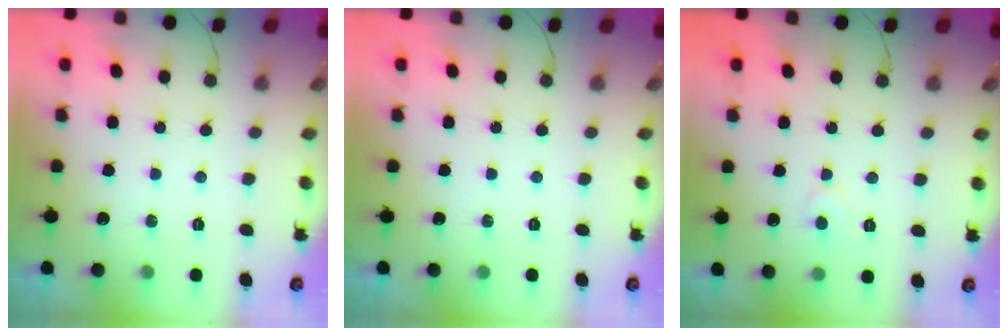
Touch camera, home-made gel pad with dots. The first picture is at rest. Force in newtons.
{"total": 0.0}
{"total": 4.2, "press": 4.2, "slide": 0.5}